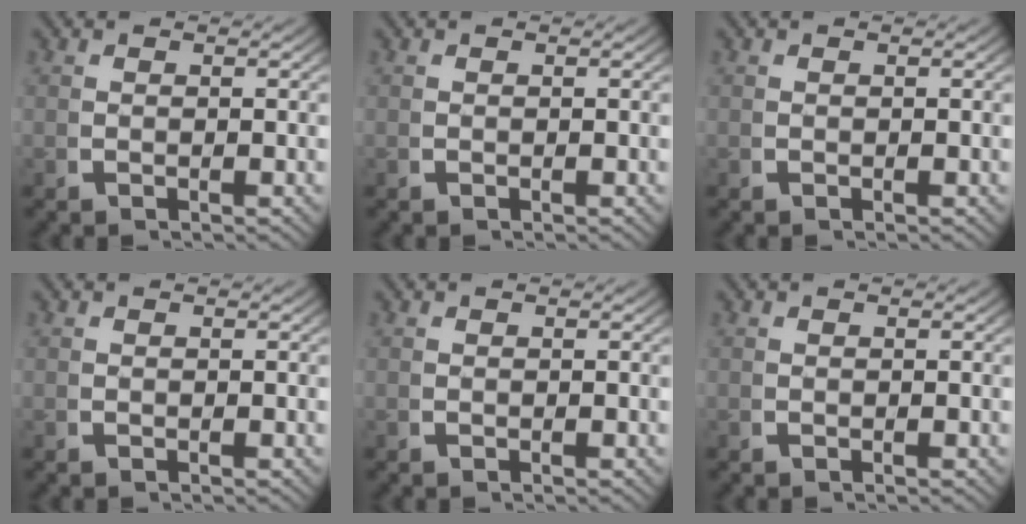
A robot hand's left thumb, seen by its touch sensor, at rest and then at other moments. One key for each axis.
{"total": 0.0}
{"total": 0.0}
{"total": 0.0}
{"total": 0.0}
{"total": 0.0}